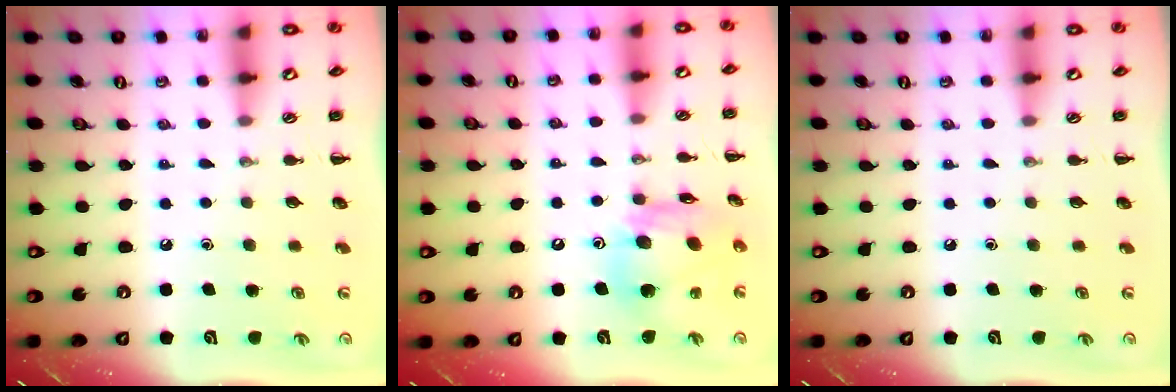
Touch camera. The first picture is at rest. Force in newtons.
{"total": 14.8, "press": 14.5, "slide": 2.7}
{"total": 0.0}